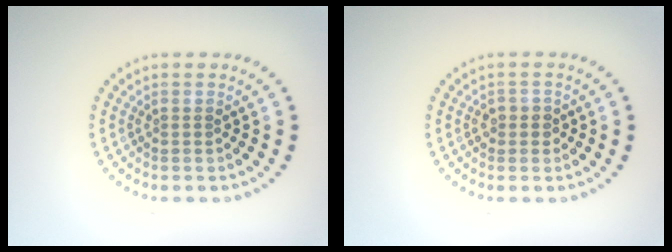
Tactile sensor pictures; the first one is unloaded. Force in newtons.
{"total": 1.4, "press": 1.3, "slide": 0.6}